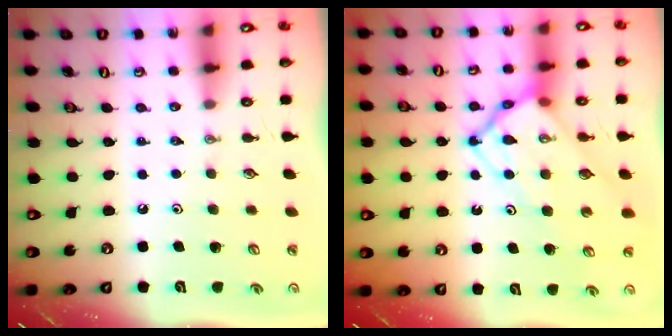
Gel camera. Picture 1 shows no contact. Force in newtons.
{"total": 14.0, "press": 14.0, "slide": 1.3}